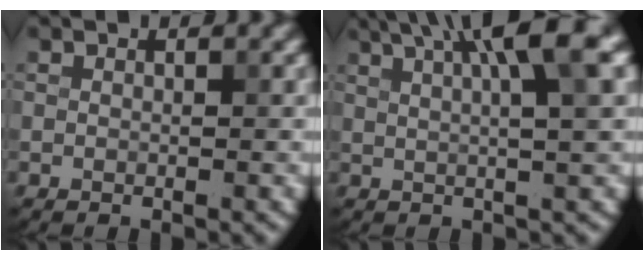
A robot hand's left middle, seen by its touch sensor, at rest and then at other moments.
{"total": 9.5, "force": [4.0, 2.1, 8.3], "torque": [-0.079, 0.035, 0.045]}